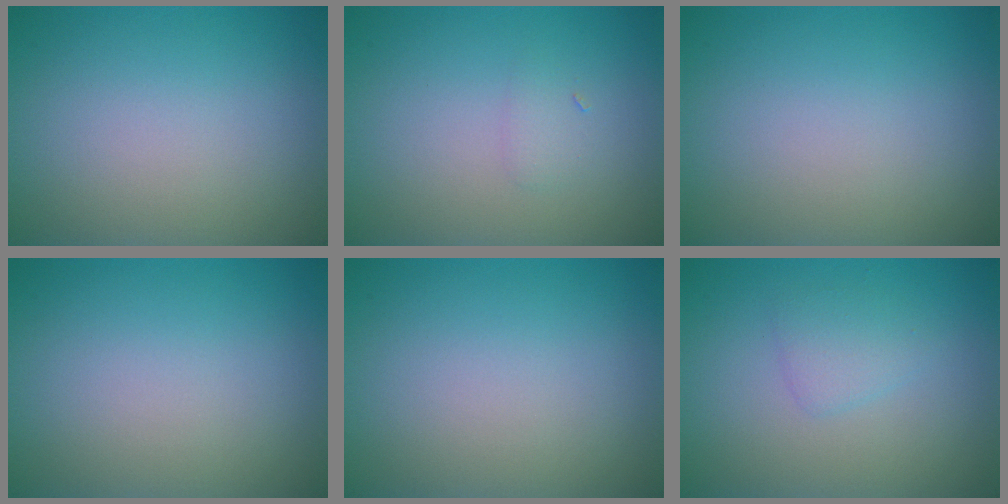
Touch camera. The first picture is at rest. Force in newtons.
{"total": 0.8, "press": 0.8, "slide": 0.1}
{"total": 0.0}
{"total": 0.0}
{"total": 0.0}
{"total": 1.6, "press": 1.6, "slide": 0.0}